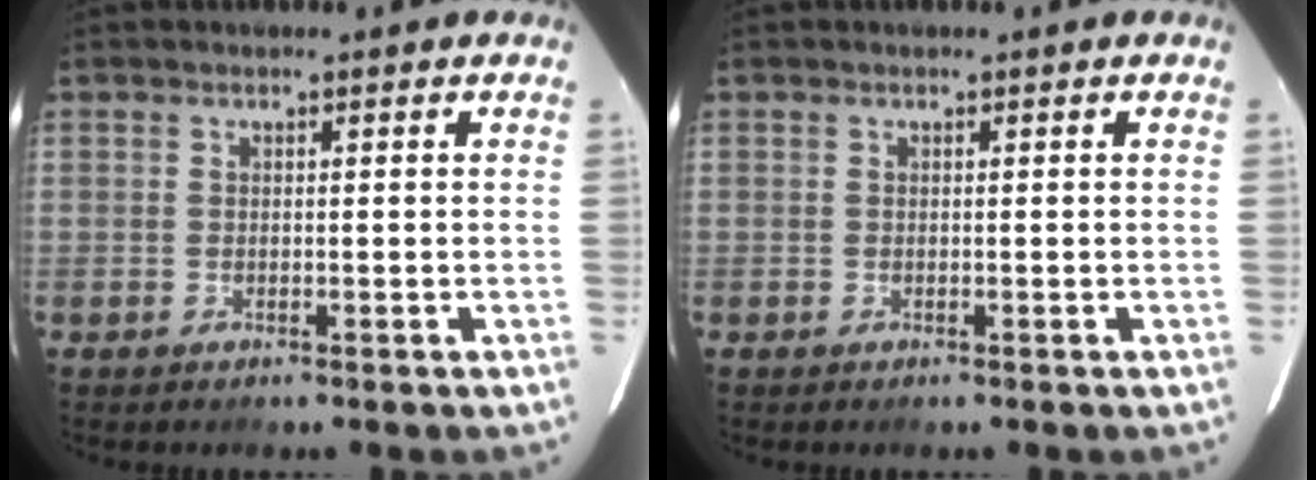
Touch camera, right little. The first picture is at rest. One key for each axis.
{"total": 0.0}